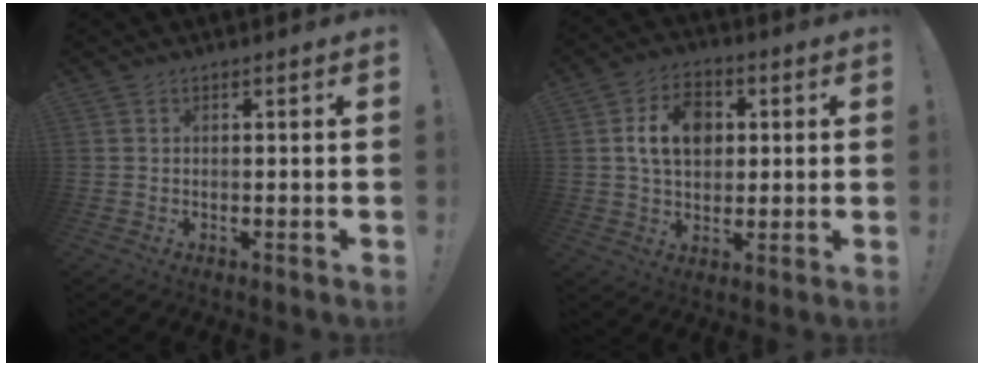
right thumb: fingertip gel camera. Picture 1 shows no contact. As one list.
[{"total": 11.3, "force": [2.3, 8.3, 7.4], "torque": [-0.106, 0.010, 0.044]}]